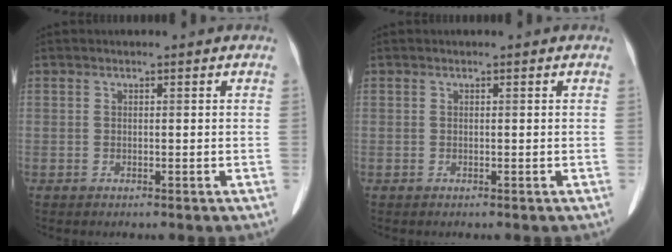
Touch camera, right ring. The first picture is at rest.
{"total": 0.0}